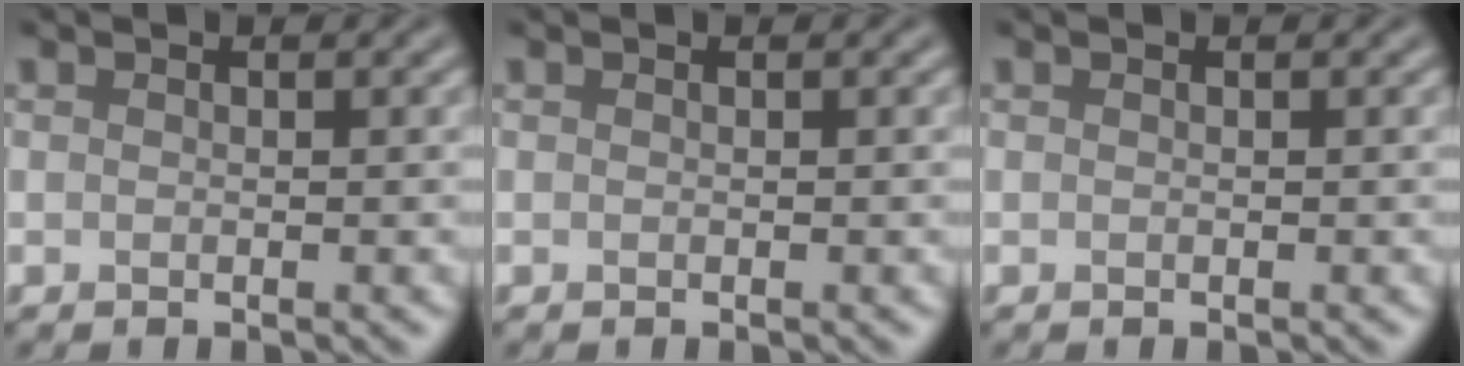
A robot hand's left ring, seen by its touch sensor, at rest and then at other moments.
{"total": 0.0}
{"total": 0.0}